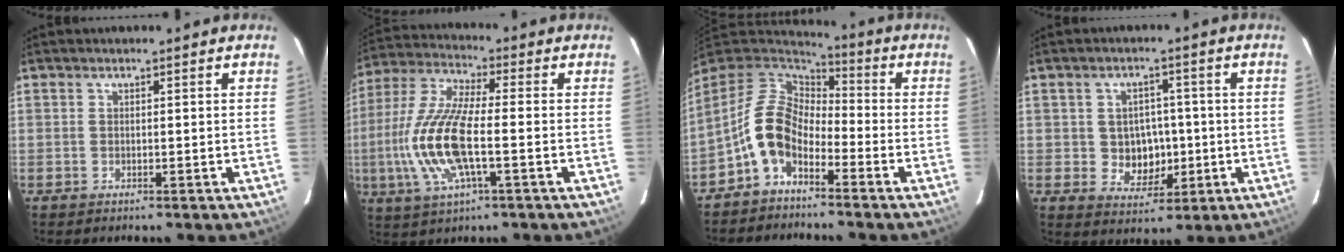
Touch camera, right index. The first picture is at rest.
{"total": 15.0, "force": [-3.0, 4.0, 14.1], "torque": [-0.306, -0.005, -0.063]}
{"total": 10.2, "force": [-4.9, 6.0, 6.7], "torque": [-0.136, 0.015, -0.108]}
{"total": 6.7, "force": [-0.5, 6.1, 2.8], "torque": [-0.055, 0.008, 0.009]}